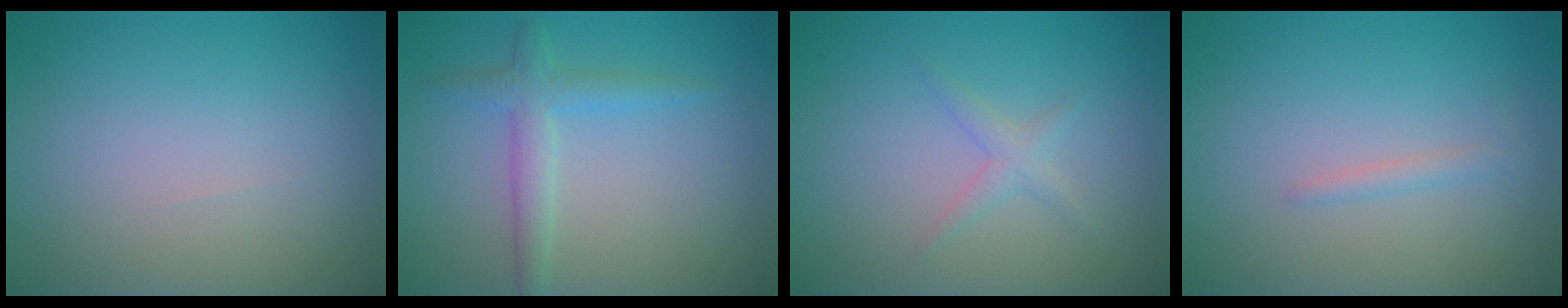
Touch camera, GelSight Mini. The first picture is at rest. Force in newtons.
{"total": 2.5, "press": 2.5, "slide": 0.1}
{"total": 1.3, "press": 1.3, "slide": 0.1}
{"total": 1.0, "press": 1.0, "slide": 0.0}